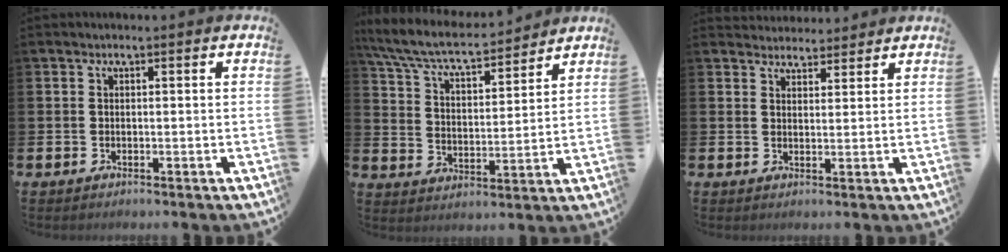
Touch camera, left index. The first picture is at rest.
{"total": 7.5, "force": [6.9, 1.6, 2.6], "torque": [-0.084, -0.047, 0.118]}
{"total": 3.0, "force": [2.9, 0.9, -0.5], "torque": [0.000, -0.013, 0.053]}